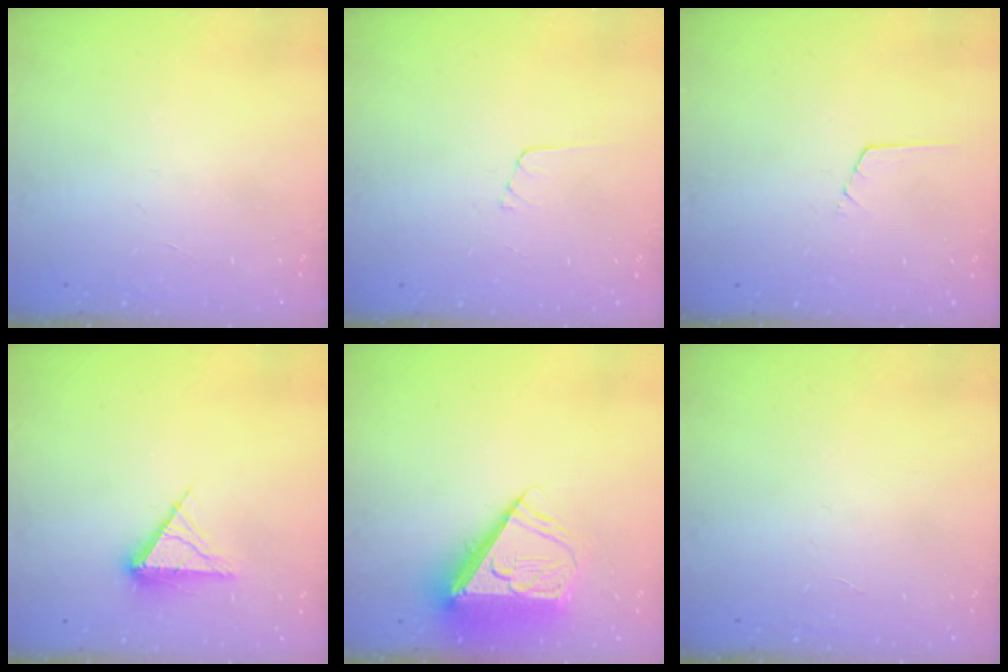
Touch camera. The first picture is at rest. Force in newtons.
{"total": 3.1, "press": 3.0, "slide": 0.3}
{"total": 0.6, "press": 0.5, "slide": 0.2}
{"total": 8.2, "press": 8.0, "slide": 1.4}
{"total": 10.4, "press": 10.3, "slide": 1.6}
{"total": 0.0}